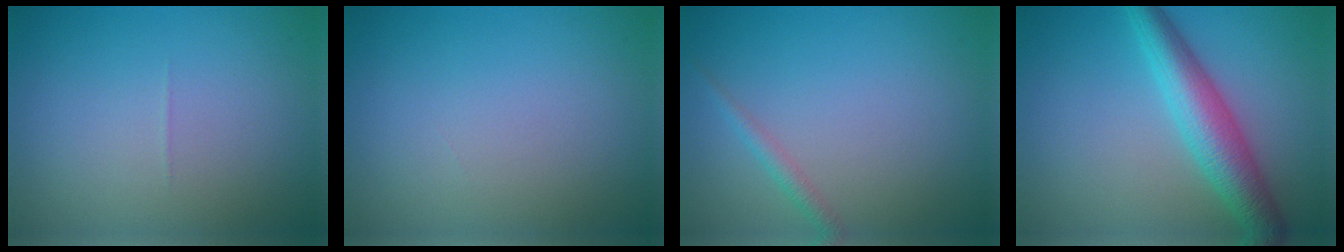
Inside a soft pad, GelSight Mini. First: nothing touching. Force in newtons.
{"total": 0.0}
{"total": 1.3, "press": 1.3, "slide": 0.0}
{"total": 5.2, "press": 5.2, "slide": 0.1}